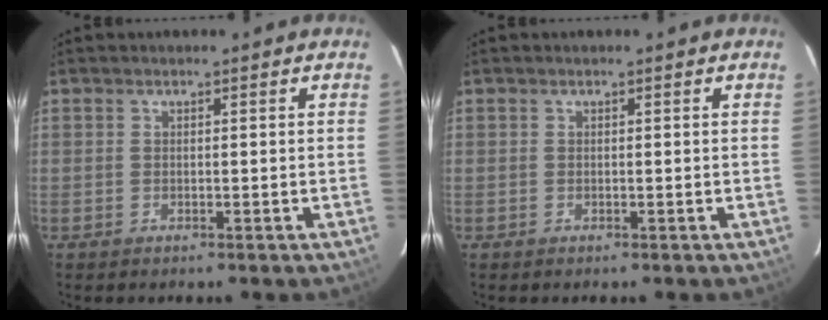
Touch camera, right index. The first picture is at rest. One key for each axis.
{"total": 0.0}